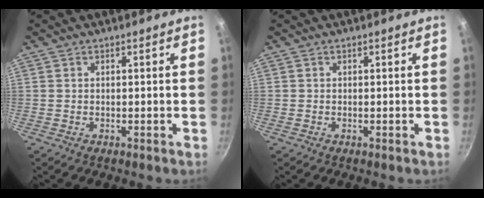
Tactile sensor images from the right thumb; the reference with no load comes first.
{"total": 0.0}